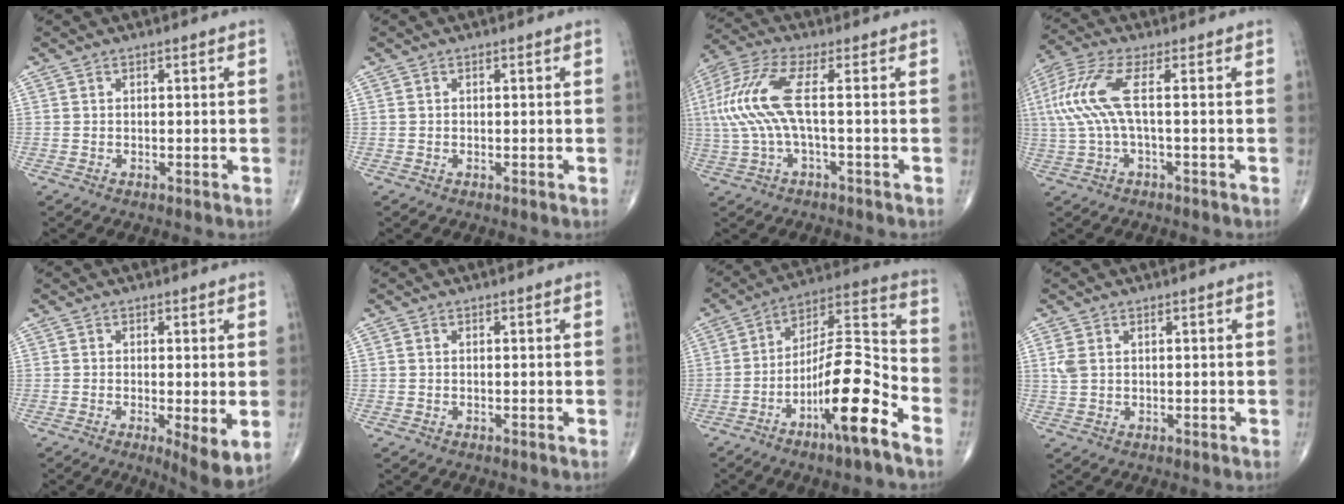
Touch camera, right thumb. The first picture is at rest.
{"total": 0.0}
{"total": 11.1, "force": [0.4, 2.7, 10.7], "torque": [-0.281, 0.028, 0.004]}
{"total": 9.4, "force": [0.8, 2.2, 9.1], "torque": [-0.247, 0.023, 0.013]}
{"total": 6.1, "force": [-1.0, 1.6, 5.8], "torque": [-0.092, -0.021, -0.017]}
{"total": 0.0}
{"total": 16.8, "force": [-8.4, 3.4, 14.1], "torque": [-0.248, 0.066, -0.144]}
{"total": 2.4, "force": [0.8, 1.4, 1.8], "torque": [-0.050, 0.008, 0.023]}